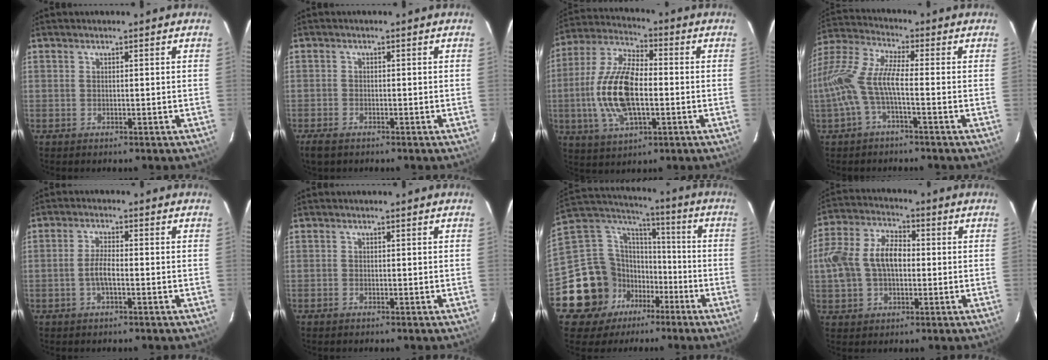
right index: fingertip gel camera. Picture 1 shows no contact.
{"total": 3.5, "force": [-2.6, 1.6, 1.7], "torque": [-0.047, -0.011, -0.050]}
{"total": 16.1, "force": [-2.2, 7.3, 14.2], "torque": [-0.300, 0.004, -0.041]}
{"total": 11.7, "force": [-3.1, 3.0, 10.9], "torque": [-0.231, 0.003, -0.064]}
{"total": 3.4, "force": [-1.2, 0.9, 3.1], "torque": [-0.064, 0.002, -0.022]}
{"total": 0.6, "force": [-0.5, 0.3, 0.0], "torque": [-0.003, 0.000, -0.011]}
{"total": 18.6, "force": [-8.7, 14.9, 6.8], "torque": [-0.174, 0.059, -0.136]}
{"total": 12.5, "force": [-0.1, 8.2, 9.5], "torque": [-0.204, 0.025, -0.002]}